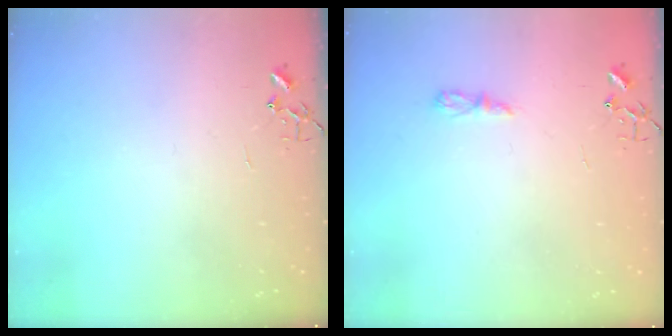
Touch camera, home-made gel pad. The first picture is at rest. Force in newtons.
{"total": 5.2, "press": 5.1, "slide": 0.8}